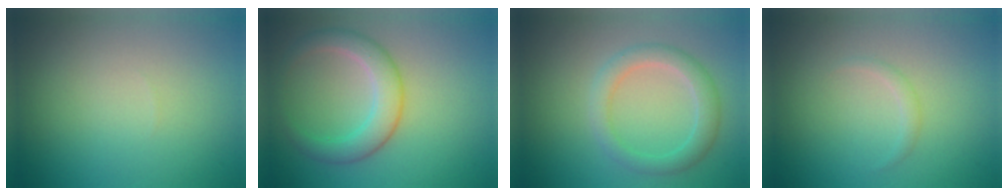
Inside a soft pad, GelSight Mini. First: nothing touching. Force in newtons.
{"total": 3.8, "press": 3.8, "slide": 0.4}
{"total": 2.9, "press": 2.9, "slide": 0.2}
{"total": 0.7, "press": 0.7, "slide": 0.0}